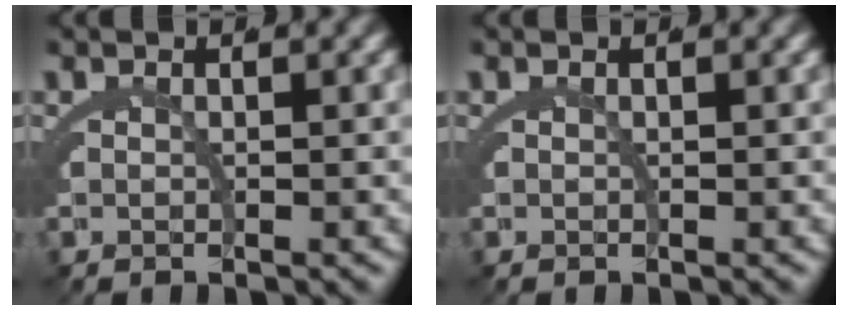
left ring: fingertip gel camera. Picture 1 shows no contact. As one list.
[{"total": 0.0}]